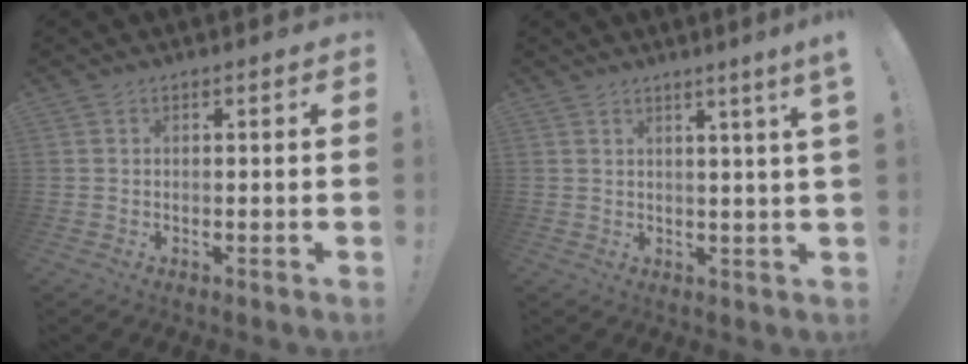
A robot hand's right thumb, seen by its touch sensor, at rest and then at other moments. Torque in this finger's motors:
{"motor_torque": [0.00, 0.00, 0.10, 0.07, 0.04]}